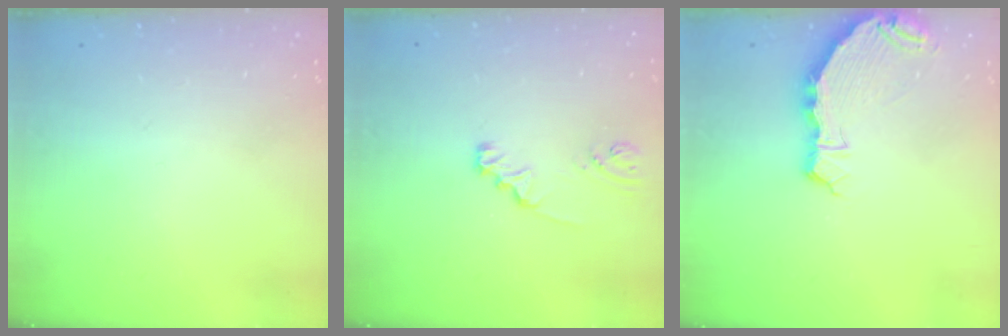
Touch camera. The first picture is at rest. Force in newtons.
{"total": 2.1, "press": 2.1, "slide": 0.2}
{"total": 6.9, "press": 5.2, "slide": 4.5}